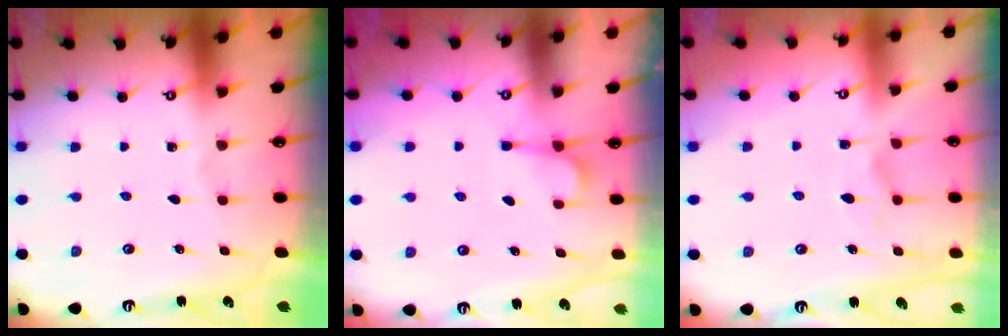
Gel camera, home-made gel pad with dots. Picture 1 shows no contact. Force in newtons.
{"total": 1.8, "press": 1.4, "slide": 1.1}
{"total": 1.6, "press": 1.2, "slide": 1.0}